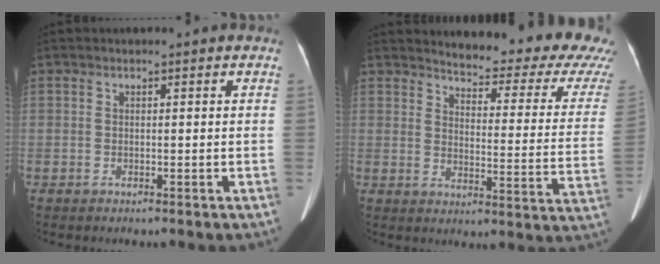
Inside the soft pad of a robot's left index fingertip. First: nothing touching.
{"total": 19.3, "force": [17.8, 2.3, 7.3], "torque": [-0.086, -0.084, 0.194]}